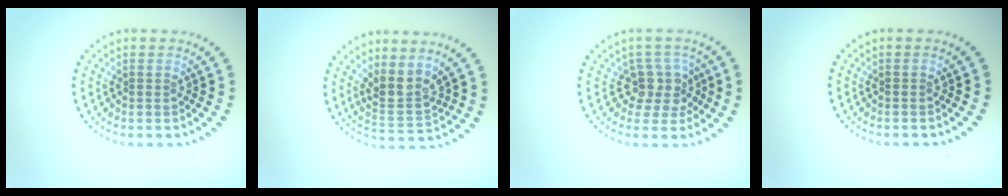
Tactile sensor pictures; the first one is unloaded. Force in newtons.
{"total": 3.1, "press": 2.5, "slide": 1.8}
{"total": 3.0, "press": 2.3, "slide": 1.9}
{"total": 0.0}